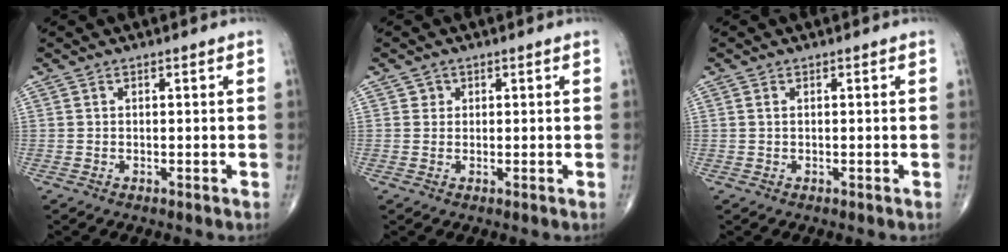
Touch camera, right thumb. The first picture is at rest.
{"total": 2.5, "force": [1.1, 2.3, 0.3], "torque": [0.014, -0.003, 0.009]}
{"total": 0.6, "force": [0.2, 0.3, 0.5], "torque": [-0.014, 0.005, 0.005]}